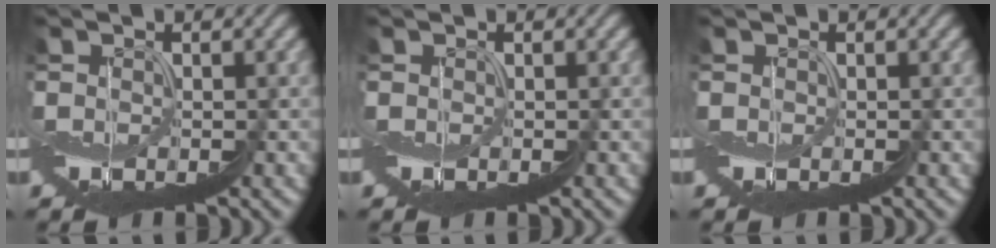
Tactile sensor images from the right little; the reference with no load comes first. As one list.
[{"total": 0.0}, {"total": 0.0}]